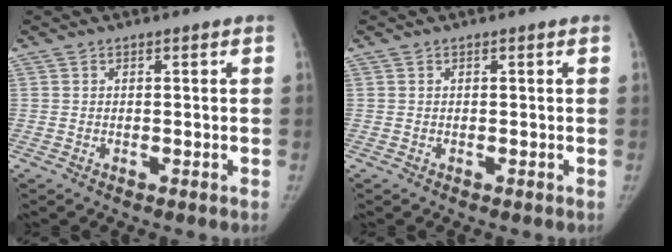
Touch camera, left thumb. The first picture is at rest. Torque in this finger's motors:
{"motor_torque": [0.00, 0.00, 0.19, -0.08, 0.00]}